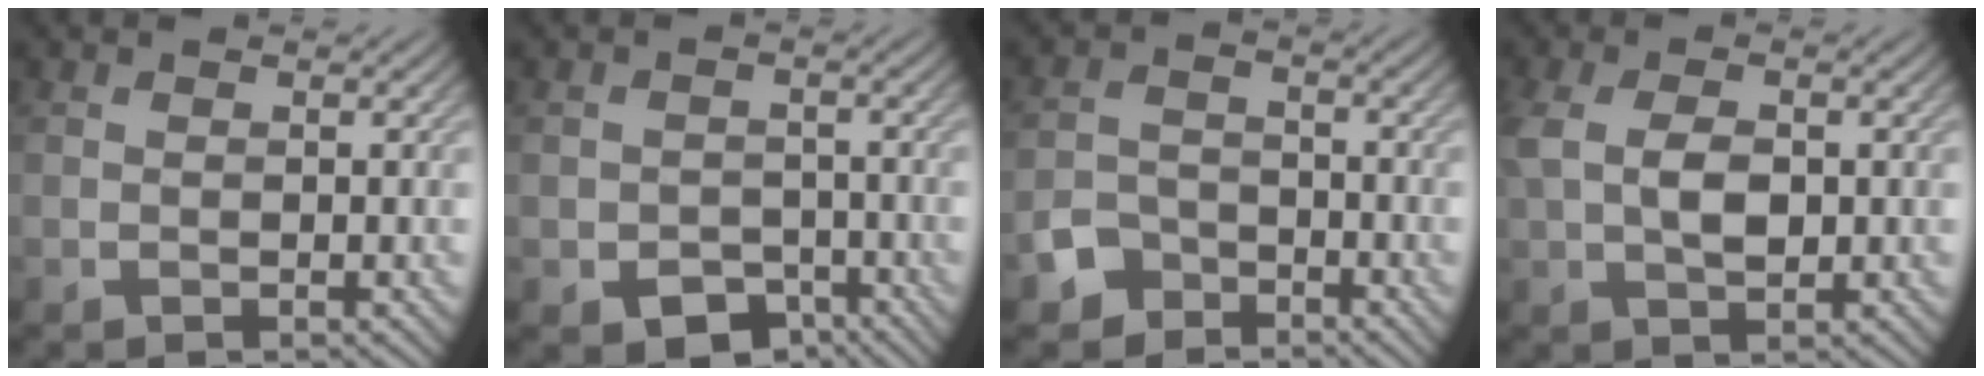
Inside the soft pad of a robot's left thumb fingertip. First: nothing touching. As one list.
[{"total": 5.0, "force": [-2.8, 3.5, 2.2], "torque": [-0.034, -0.015, -0.046]}, {"total": 4.1, "force": [-3.2, 2.5, 0.9], "torque": [-0.022, 0.001, -0.070]}, {"total": 4.3, "force": [0.4, 2.4, 3.6], "torque": [-0.087, 0.000, 0.009]}]